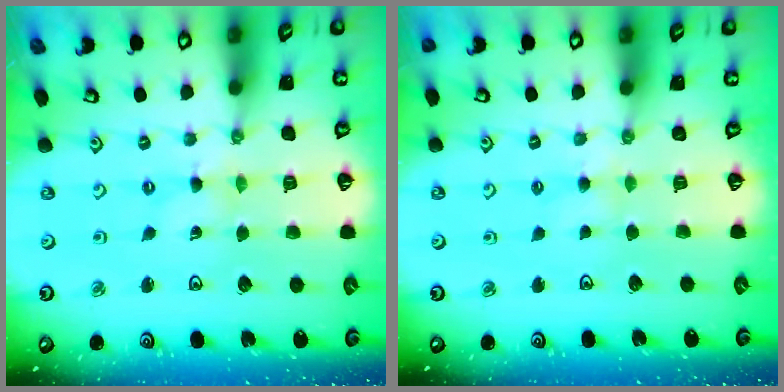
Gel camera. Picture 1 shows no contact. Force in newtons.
{"total": 2.7, "press": 2.6, "slide": 0.5}